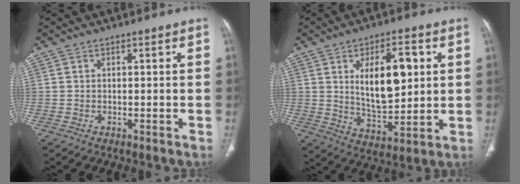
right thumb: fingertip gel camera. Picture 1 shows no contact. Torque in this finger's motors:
{"motor_torque": [-0.37, 0.72, 1.25, -0.18, 0.33]}